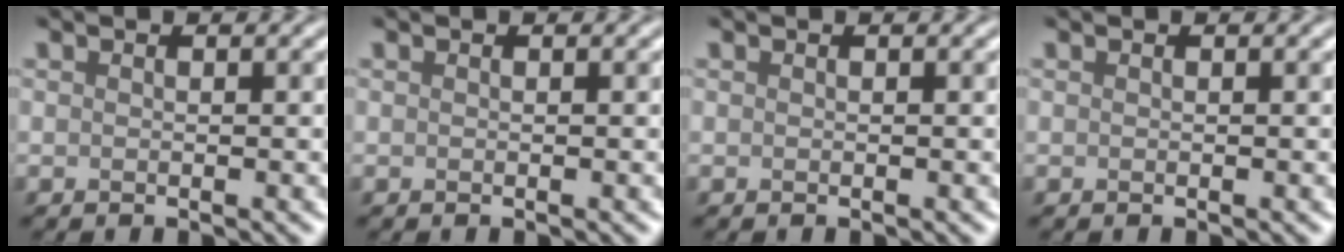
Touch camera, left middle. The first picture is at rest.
{"total": 0.0}
{"total": 0.0}
{"total": 0.0}